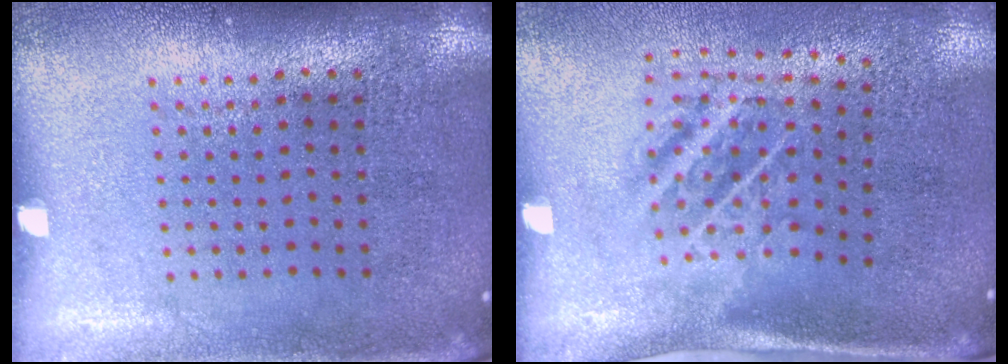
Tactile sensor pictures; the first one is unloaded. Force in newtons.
{"total": 1.8, "press": 1.2, "slide": 1.4}